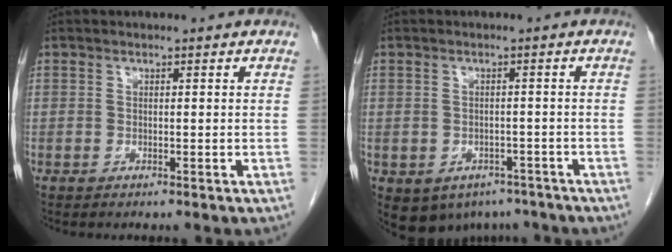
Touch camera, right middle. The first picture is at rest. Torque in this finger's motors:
{"motor_torque": [0.34, -0.67, 0.10, 0.02]}